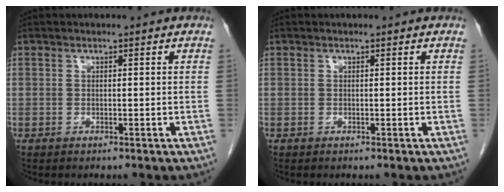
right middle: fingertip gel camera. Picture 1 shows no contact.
{"total": 0.0}